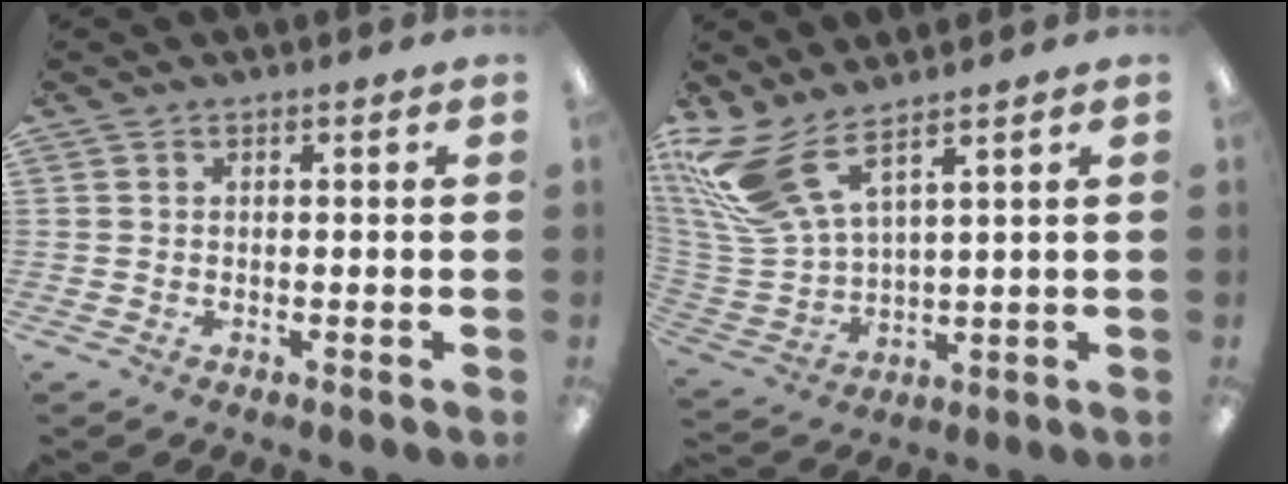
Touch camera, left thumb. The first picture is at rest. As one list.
[{"total": 13.6, "force": [8.8, 6.0, 8.4], "torque": [-0.202, -0.036, 0.169]}]